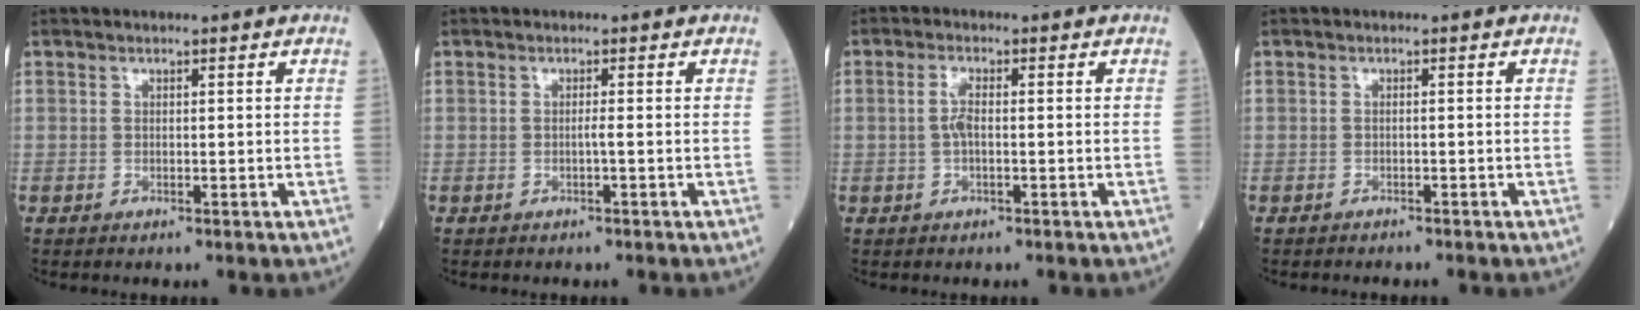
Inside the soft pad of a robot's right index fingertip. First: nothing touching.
{"total": 0.6, "force": [-0.3, -0.2, 0.5], "torque": [-0.004, 0.003, -0.008]}
{"total": 2.3, "force": [-0.1, 0.5, 2.3], "torque": [-0.049, 0.002, -0.004]}
{"total": 1.9, "force": [-1.7, 0.5, 0.6], "torque": [-0.013, -0.002, -0.020]}